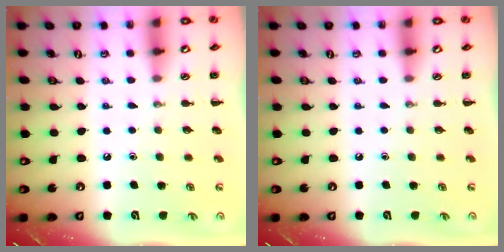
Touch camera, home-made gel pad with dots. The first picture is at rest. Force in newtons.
{"total": 0.0}